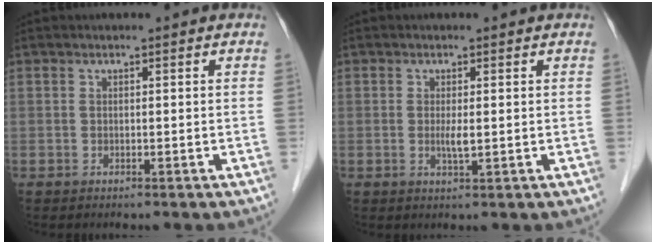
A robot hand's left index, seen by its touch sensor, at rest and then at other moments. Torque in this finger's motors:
{"motor_torque": [0.39, 0.31, 0.09, 0.01]}